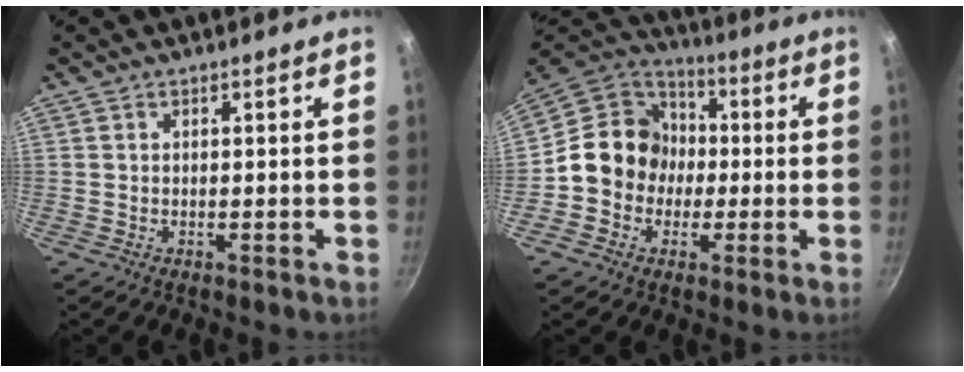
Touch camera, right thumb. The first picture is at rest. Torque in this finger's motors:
{"motor_torque": [1.35, 2.70, 0.99, -0.90, 0.10]}